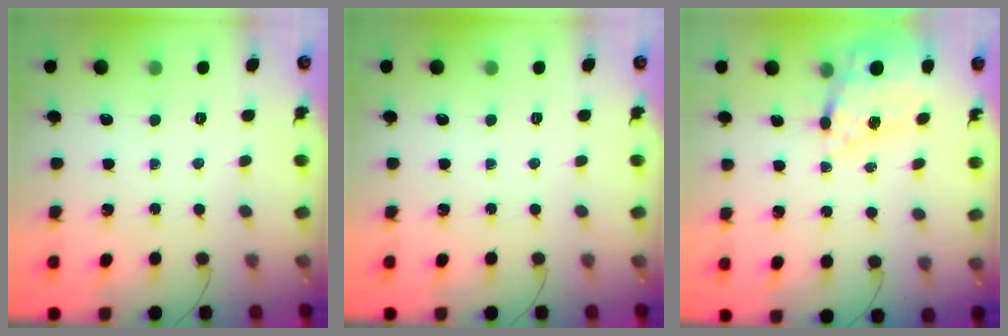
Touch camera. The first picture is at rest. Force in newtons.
{"total": 0.0}
{"total": 15.9, "press": 15.5, "slide": 3.6}